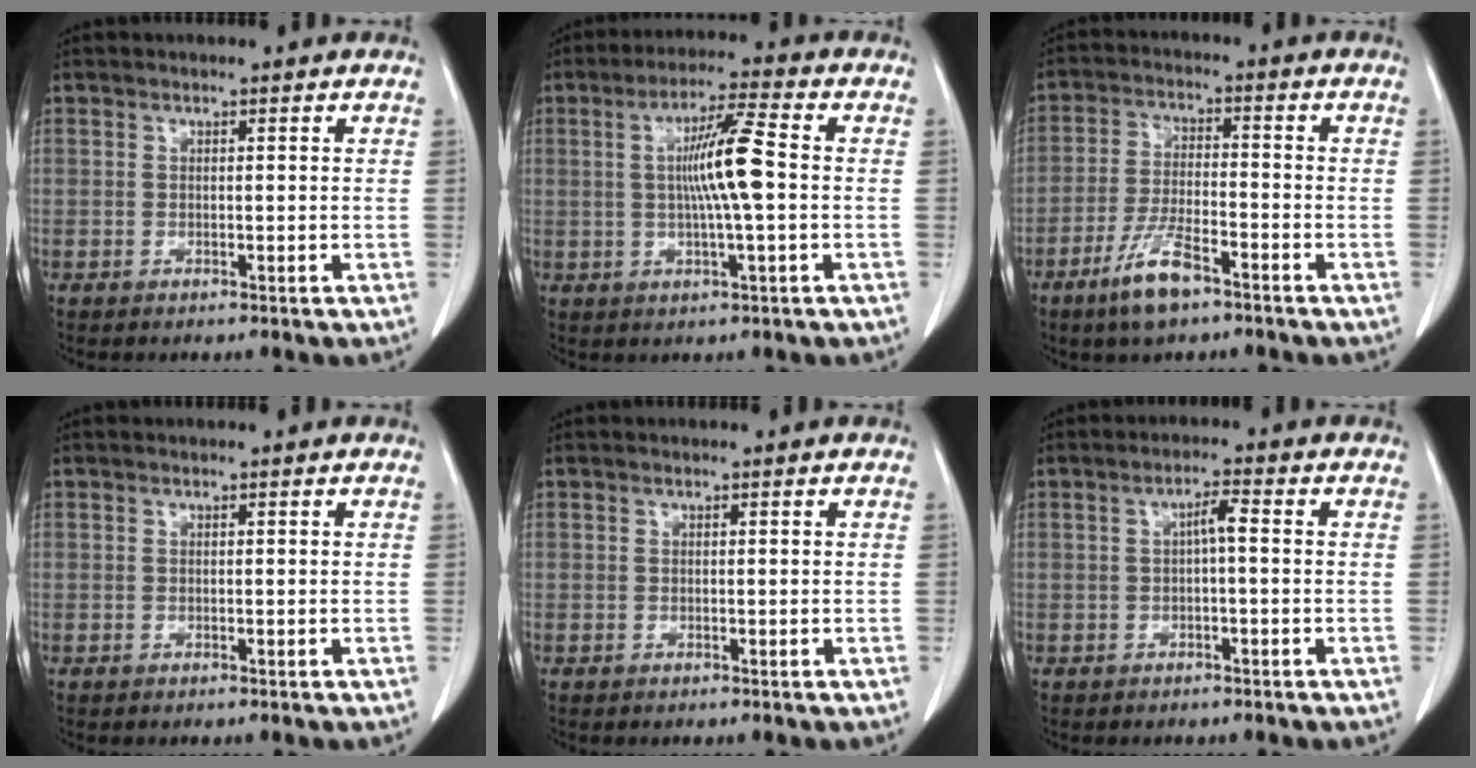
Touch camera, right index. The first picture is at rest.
{"total": 8.6, "force": [0.4, 0.1, 8.6], "torque": [-0.152, 0.006, 0.003]}
{"total": 7.8, "force": [-5.1, 1.8, 5.7], "torque": [-0.115, -0.009, -0.095]}
{"total": 0.0}
{"total": 0.0}
{"total": 2.6, "force": [0.0, 0.3, 2.5], "torque": [-0.044, 0.007, 0.000]}